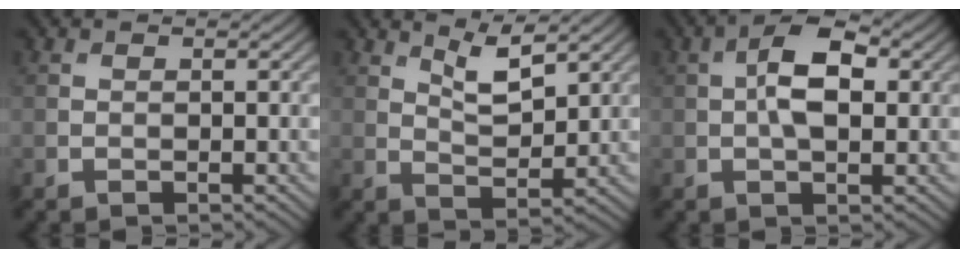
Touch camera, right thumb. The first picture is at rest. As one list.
[{"total": 4.5, "force": [2.9, 1.2, 3.2], "torque": [-0.070, -0.006, 0.058]}, {"total": 5.9, "force": [0.6, 2.8, 5.2], "torque": [-0.096, 0.008, 0.003]}]